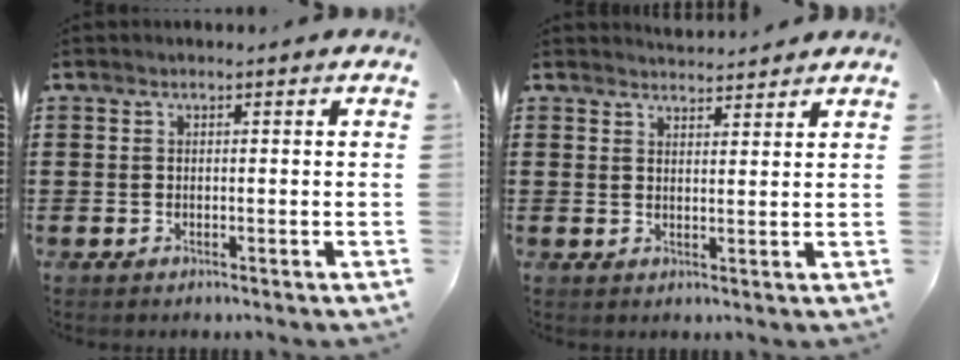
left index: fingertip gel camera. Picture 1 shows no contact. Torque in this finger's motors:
{"motor_torque": [2.14, 0.00, -0.45, -0.21]}